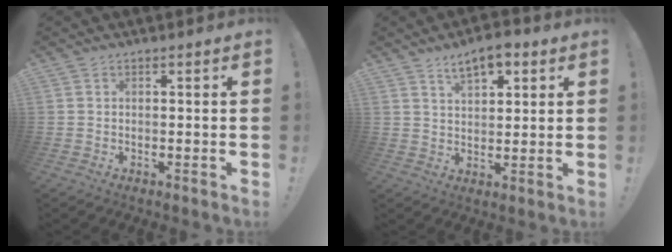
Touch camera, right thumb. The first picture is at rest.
{"total": 7.2, "force": [4.7, 3.4, 4.4], "torque": [-0.062, -0.016, 0.082]}